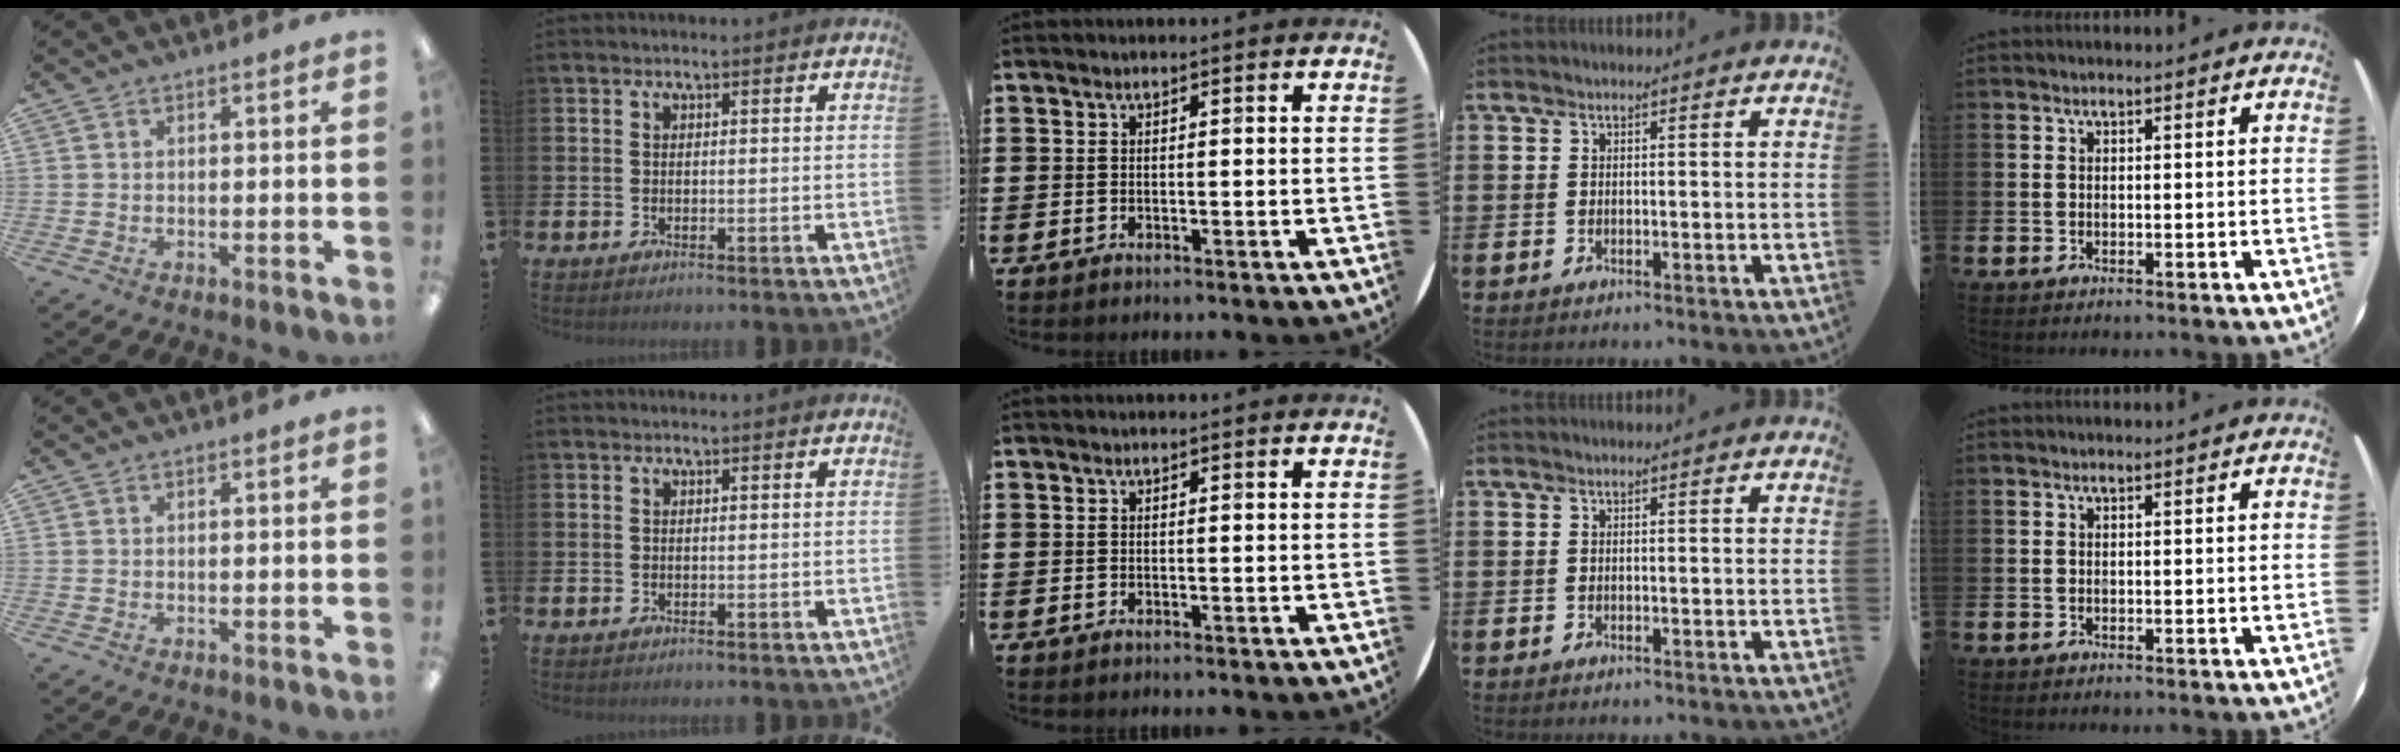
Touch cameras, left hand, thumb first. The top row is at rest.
{}